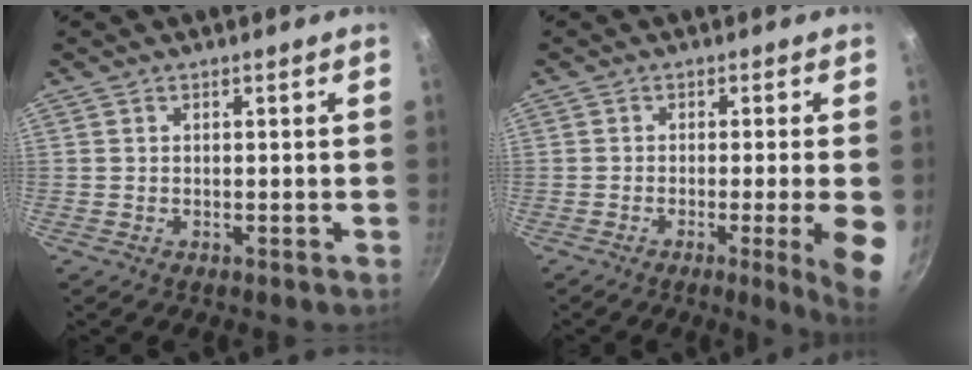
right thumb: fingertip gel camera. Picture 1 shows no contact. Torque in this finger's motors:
{"motor_torque": [-0.71, 2.80, 0.33, -0.11, 0.13]}